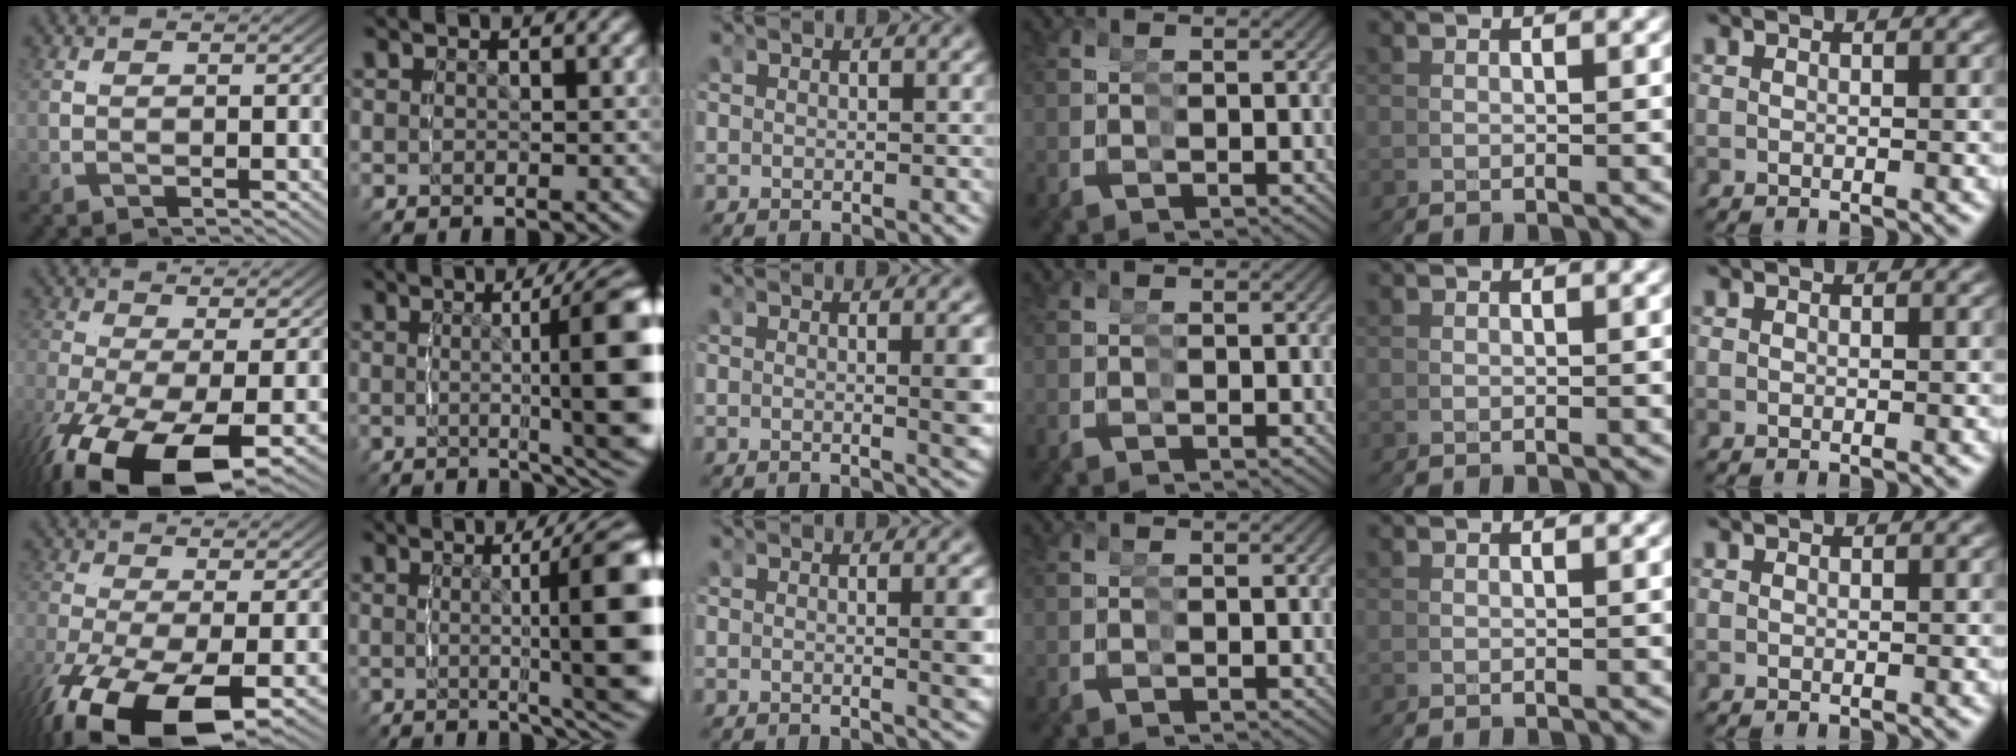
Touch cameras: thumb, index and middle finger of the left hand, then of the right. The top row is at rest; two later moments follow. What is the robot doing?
{"motion": "grasp_and_lifting", "object": "legos"}